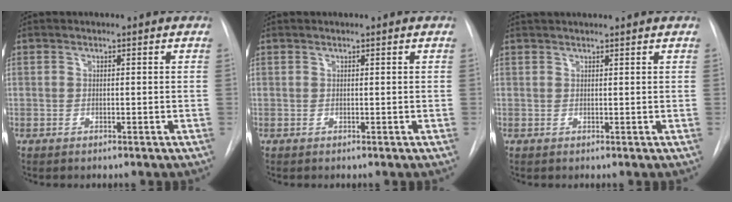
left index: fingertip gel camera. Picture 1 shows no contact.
{"total": 0.0}
{"total": 4.4, "force": [4.1, 0.0, 1.6], "torque": [-0.020, 0.032, 0.058]}